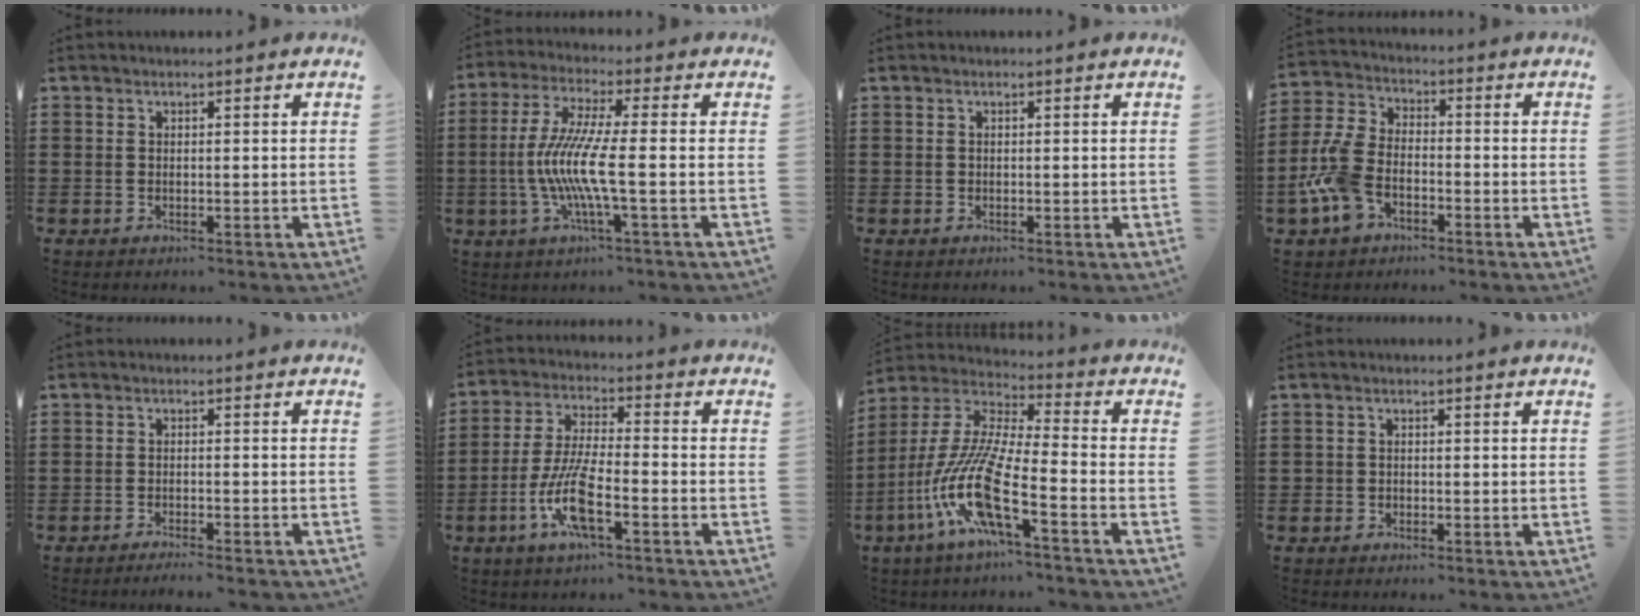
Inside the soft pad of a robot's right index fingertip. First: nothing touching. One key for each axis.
{"total": 9.2, "fx": -2.0, "fy": 0.3, "fz": 9.0, "tx": -0.198, "ty": -0.021, "tz": -0.048}
{"total": 0.0}
{"total": 7.8, "fx": -3.4, "fy": 4.6, "fz": 5.2, "tx": -0.148, "ty": 0.000, "tz": -0.073}
{"total": 1.7, "fx": -1.7, "fy": -0.2, "fz": 0.5, "tx": -0.009, "ty": 0.001, "tz": -0.032}
{"total": 9.4, "fx": -3.9, "fy": 2.2, "fz": 8.3, "tx": -0.186, "ty": -0.012, "tz": -0.078}
{"total": 13.7, "fx": -7.3, "fy": 2.0, "fz": 11.4, "tx": -0.260, "ty": -0.020, "tz": -0.148}
{"total": 1.0, "fx": -0.5, "fy": 0.8, "fz": 0.1, "tx": -0.004, "ty": 0.003, "tz": -0.013}